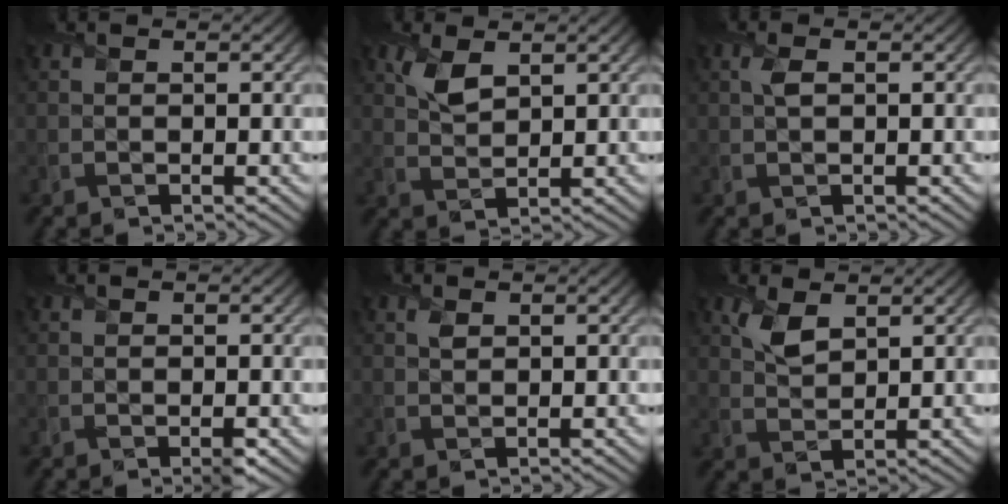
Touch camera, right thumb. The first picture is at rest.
{"total": 3.5, "force": [2.0, 1.6, 2.4], "torque": [-0.060, 0.001, 0.041]}
{"total": 1.3, "force": [0.4, 0.4, 1.1], "torque": [-0.031, 0.005, 0.005]}
{"total": 1.3, "force": [-0.6, 0.4, 1.0], "torque": [-0.017, -0.005, -0.009]}
{"total": 0.9, "force": [0.7, 0.4, 0.4], "torque": [-0.013, 0.002, 0.011]}
{"total": 3.5, "force": [2.0, 1.6, 2.3], "torque": [-0.059, 0.001, 0.041]}